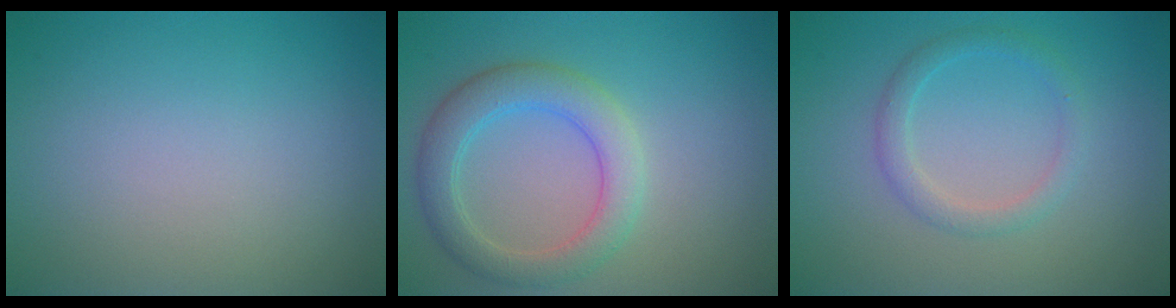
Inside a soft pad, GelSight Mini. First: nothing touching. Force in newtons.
{"total": 4.4, "press": 4.4, "slide": 0.1}
{"total": 2.0, "press": 2.0, "slide": 0.1}